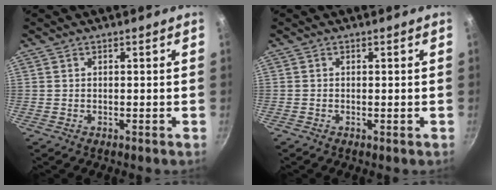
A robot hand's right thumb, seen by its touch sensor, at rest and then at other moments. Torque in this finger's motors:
{"motor_torque": [0.44, -0.26, 0.26, 0.03, 0.00]}